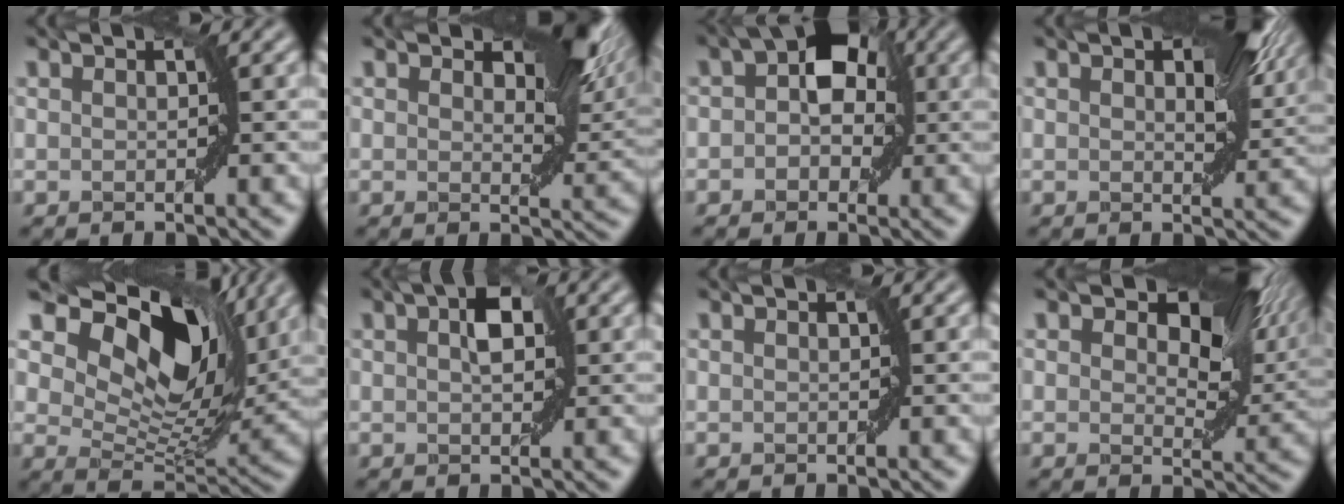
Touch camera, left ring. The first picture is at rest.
{"total": 6.7, "force": [3.0, 3.3, 5.1], "torque": [-0.063, -0.003, 0.042]}
{"total": 5.5, "force": [0.9, 3.8, 3.8], "torque": [-0.037, 0.016, -0.003]}
{"total": 6.0, "force": [2.2, 2.9, 4.7], "torque": [-0.065, 0.002, 0.035]}
{"total": 11.8, "force": [5.9, 6.5, 7.9], "torque": [-0.136, -0.001, 0.106]}
{"total": 2.8, "force": [0.8, 1.4, 2.2], "torque": [-0.035, 0.008, 0.012]}
{"total": 0.0}
{"total": 9.5, "force": [3.9, 5.0, 7.1], "torque": [-0.092, -0.001, 0.053]}